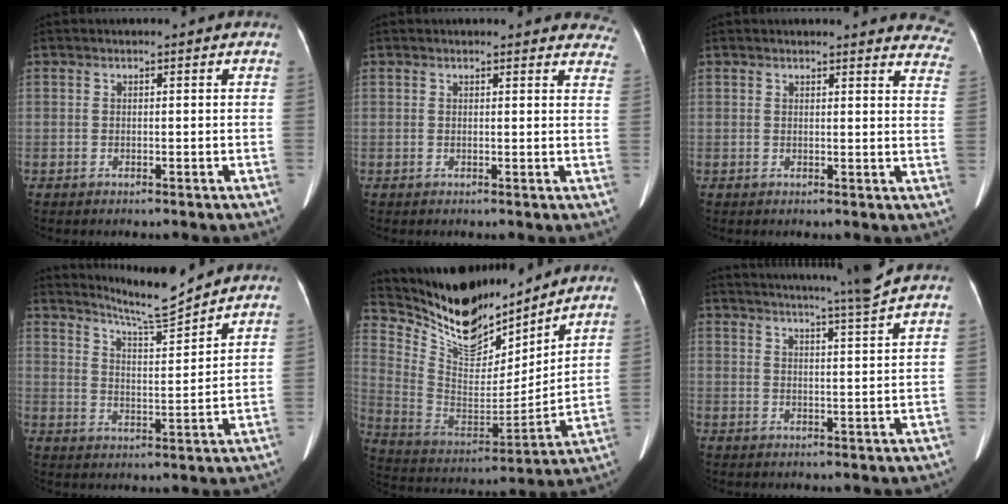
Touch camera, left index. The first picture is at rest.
{"total": 10.9, "force": [10.3, 2.9, 2.0], "torque": [0.020, -0.014, 0.082]}
{"total": 12.8, "force": [12.4, 2.3, 2.2], "torque": [0.019, -0.059, 0.097]}
{"total": 7.5, "force": [7.2, -1.3, 1.6], "torque": [-0.043, -0.020, 0.130]}
{"total": 18.5, "force": [16.1, 5.3, 7.5], "torque": [-0.156, -0.013, 0.294]}
{"total": 9.2, "force": [8.1, -2.7, 3.4], "torque": [-0.053, -0.028, 0.113]}